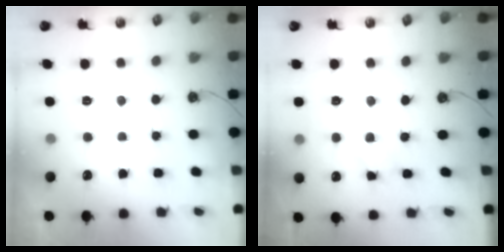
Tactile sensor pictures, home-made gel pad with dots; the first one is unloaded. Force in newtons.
{"total": 4.1, "press": 4.0, "slide": 0.4}